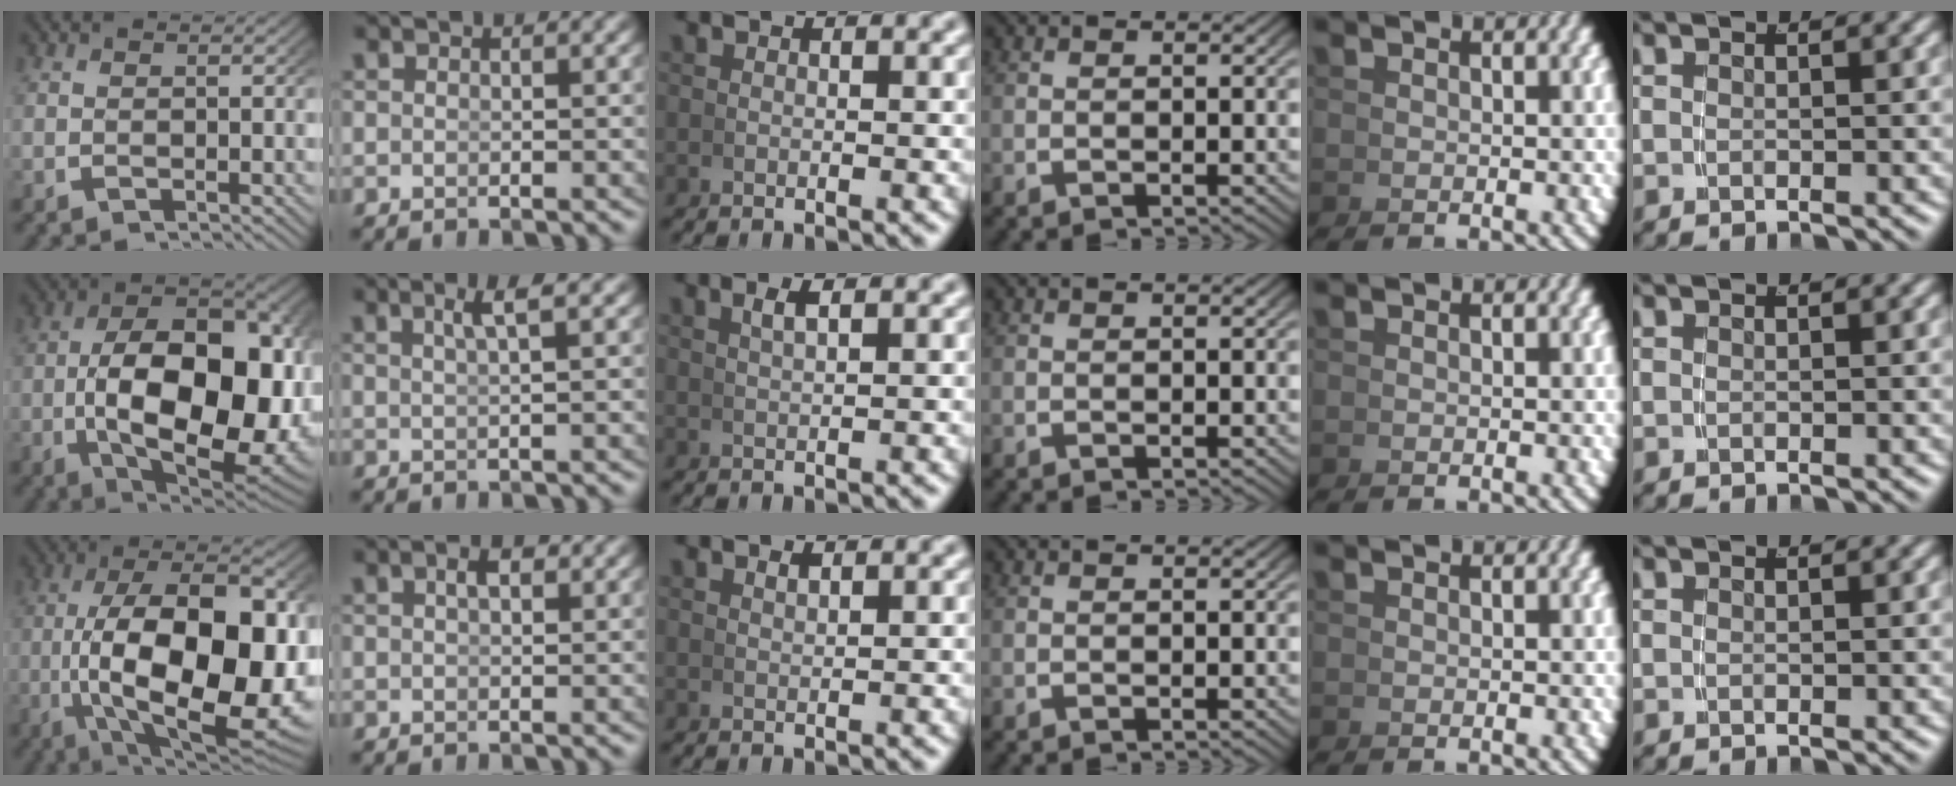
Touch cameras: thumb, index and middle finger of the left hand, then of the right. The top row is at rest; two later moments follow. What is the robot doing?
{"motion": "grasp_and_lifting", "object": "whiteboard"}